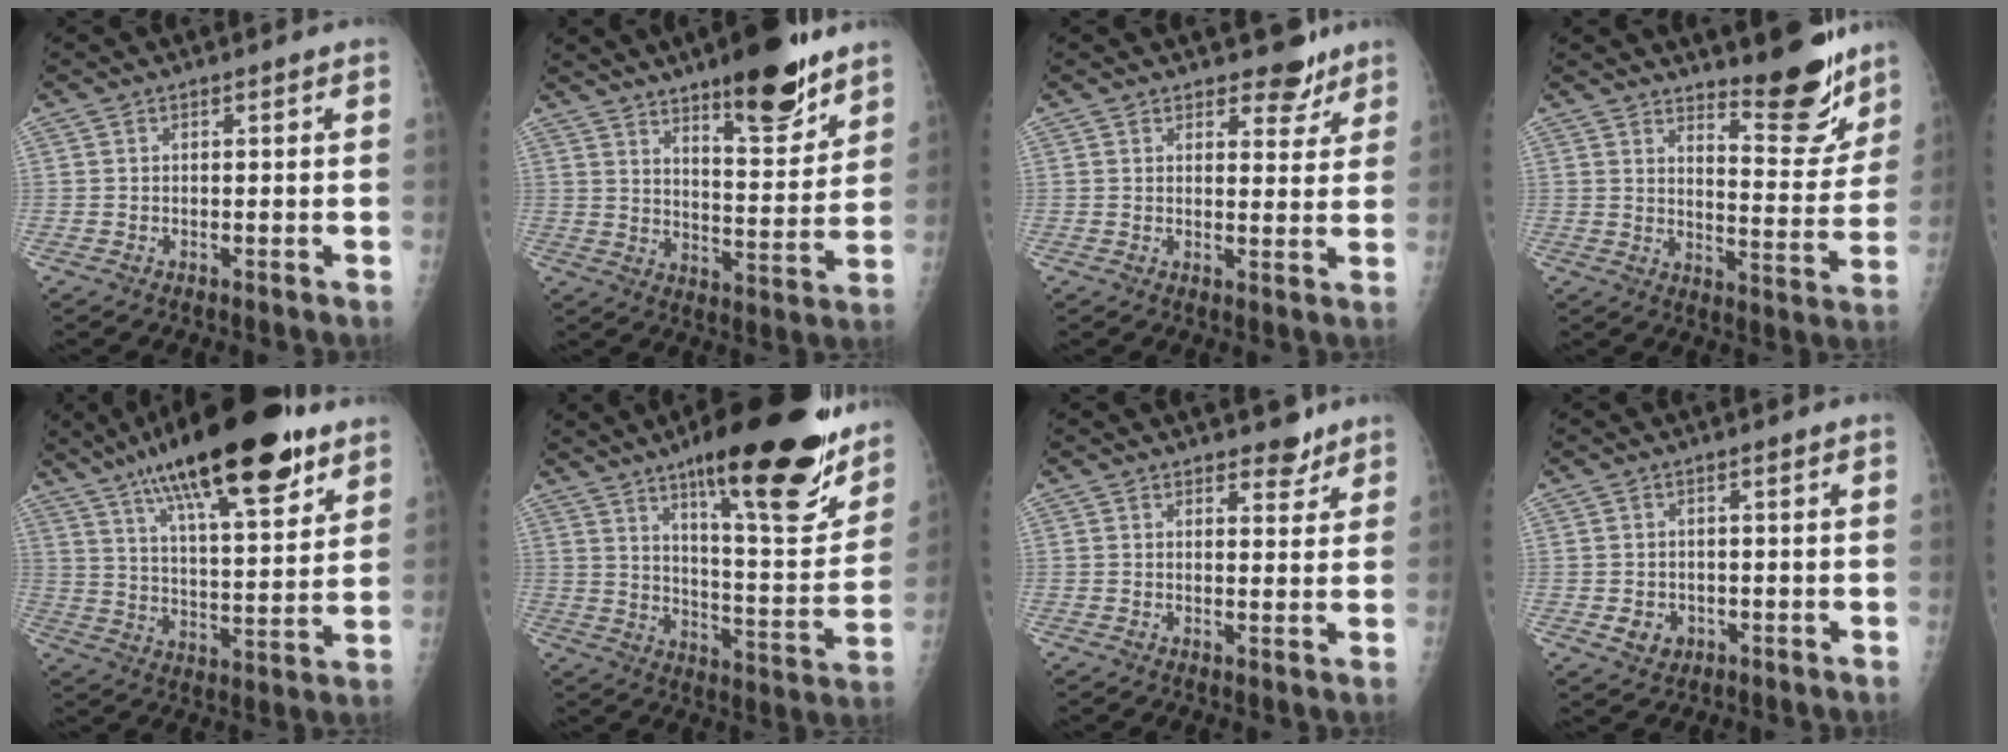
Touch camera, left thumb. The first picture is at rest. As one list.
[{"total": 15.6, "force": [10.6, 4.3, 10.6], "torque": [-0.126, -0.072, 0.166]}, {"total": 5.2, "force": [4.1, 2.7, 1.8], "torque": [0.006, -0.026, 0.055]}, {"total": 12.4, "force": [10.2, 3.1, 6.3], "torque": [-0.051, -0.092, 0.149]}, {"total": 24.9, "force": [15.4, 7.3, 18.2], "torque": [-0.275, -0.041, 0.245]}, {"total": 26.2, "force": [16.6, 6.3, 19.2], "torque": [-0.242, -0.075, 0.251]}, {"total": 3.6, "force": [2.9, 1.8, 1.3], "torque": [0.004, -0.018, 0.040]}, {"total": 3.1, "force": [-0.7, 2.7, 1.3], "torque": [-0.011, 0.000, 0.000]}]